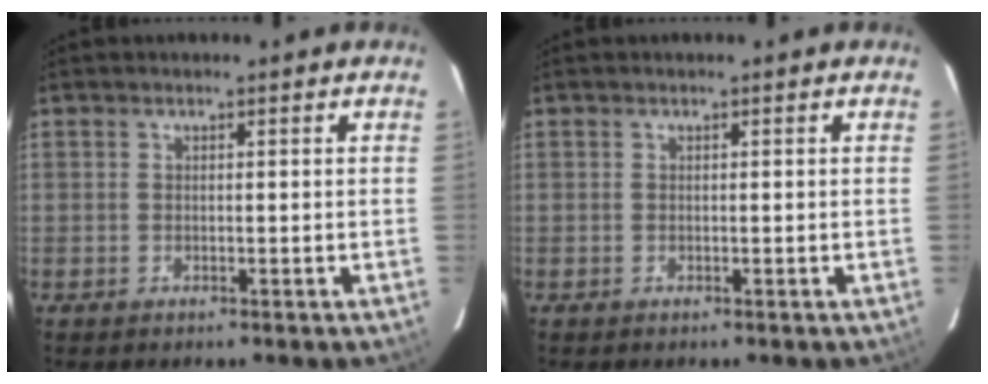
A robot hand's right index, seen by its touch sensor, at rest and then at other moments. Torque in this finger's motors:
{"motor_torque": [0.00, 0.00, 0.00, 0.00]}